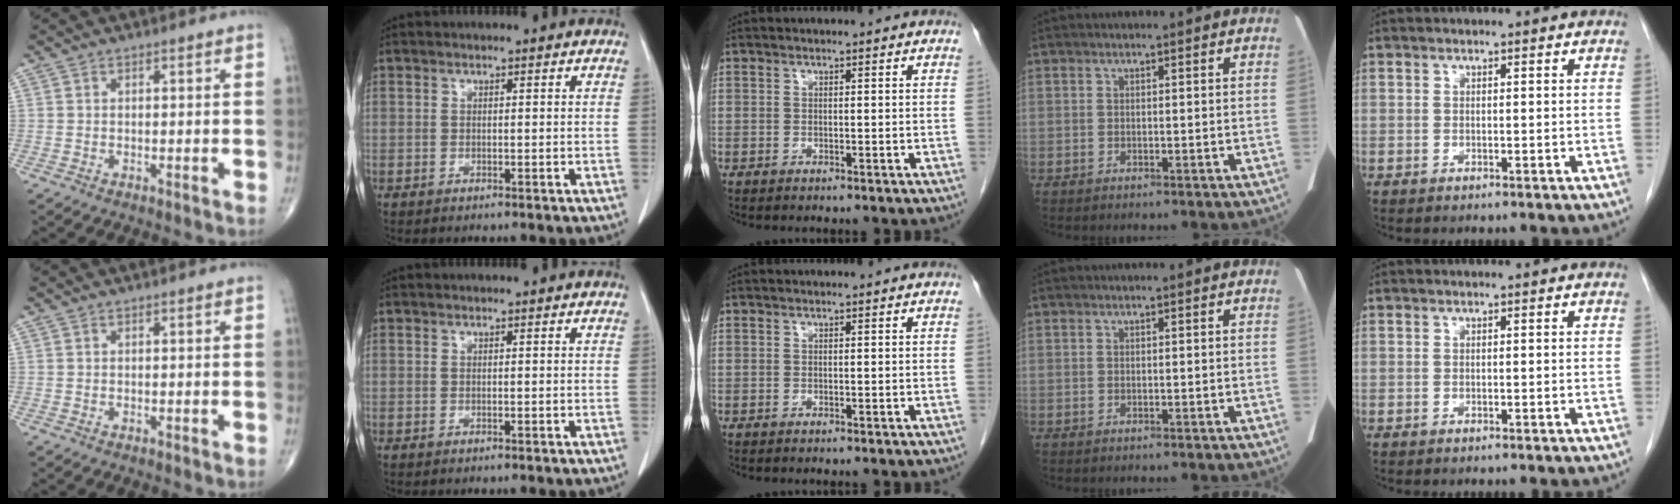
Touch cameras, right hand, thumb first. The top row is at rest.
{}